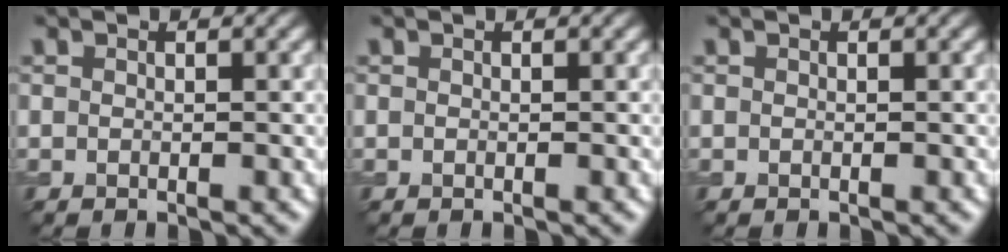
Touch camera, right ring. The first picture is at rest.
{"total": 0.0}
{"total": 0.0}